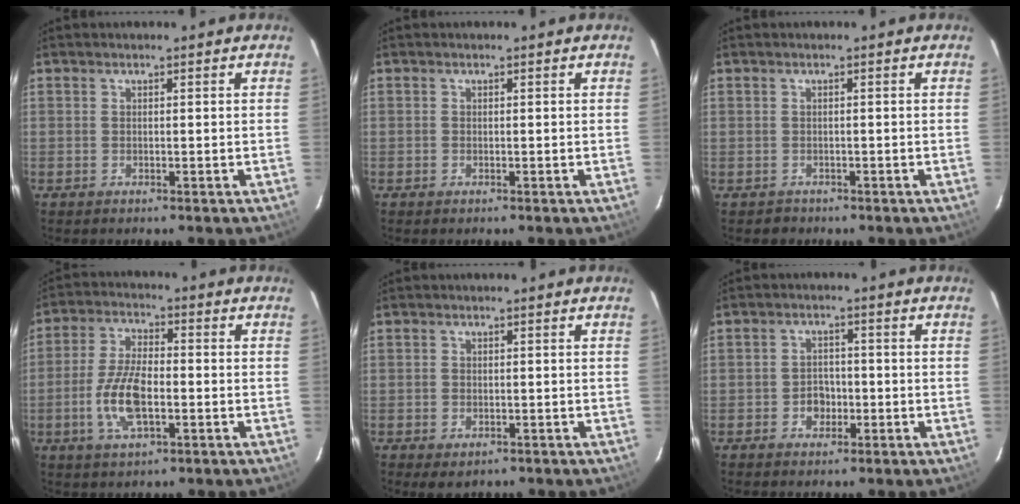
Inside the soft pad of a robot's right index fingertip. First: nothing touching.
{"total": 0.0}
{"total": 1.7, "force": [-0.9, 1.4, -0.2], "torque": [0.000, 0.006, -0.011]}
{"total": 10.2, "force": [-2.7, 4.3, 8.8], "torque": [-0.184, 0.001, -0.052]}
{"total": 2.6, "force": [-1.2, 1.9, 1.4], "torque": [-0.026, -0.006, -0.014]}
{"total": 3.7, "force": [-1.4, 3.0, 1.6], "torque": [-0.032, 0.010, -0.015]}